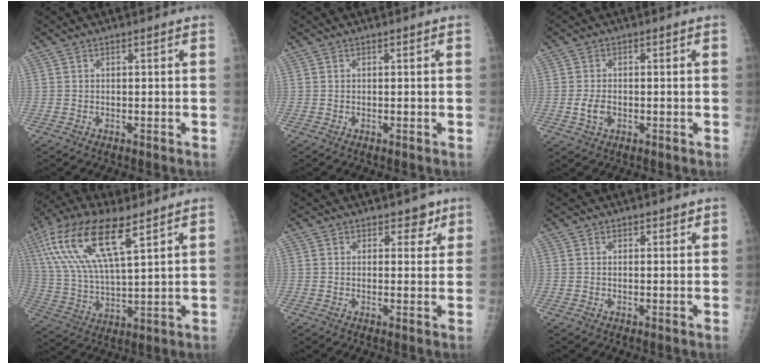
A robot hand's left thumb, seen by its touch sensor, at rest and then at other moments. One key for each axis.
{"total": 0.0}
{"total": 3.1, "fx": -0.7, "fy": 2.1, "fz": 2.1, "tx": -0.037, "ty": 0.001, "tz": -0.012}
{"total": 17.4, "fx": 8.8, "fy": 5.7, "fz": 13.9, "tx": -0.282, "ty": -0.018, "tz": 0.170}
{"total": 3.5, "fx": 2.3, "fy": 2.3, "fz": 1.3, "tx": 0.014, "ty": -0.011, "tz": 0.027}
{"total": 1.3, "fx": 1.0, "fy": 0.7, "fz": 0.4, "tx": 0.007, "ty": -0.007, "tz": 0.011}